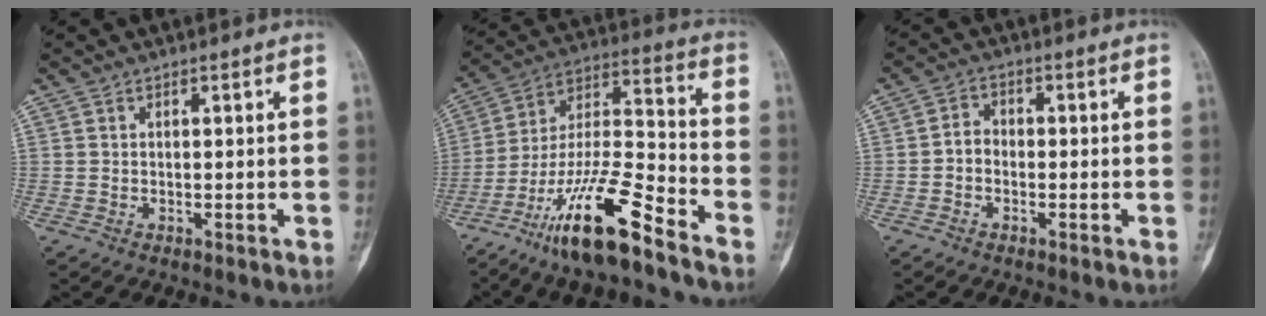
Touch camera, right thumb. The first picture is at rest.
{"total": 18.7, "force": [-12.6, 3.7, 13.3], "torque": [-0.255, 0.076, -0.228]}
{"total": 2.9, "force": [-0.8, 2.3, 1.7], "torque": [-0.019, 0.013, -0.023]}